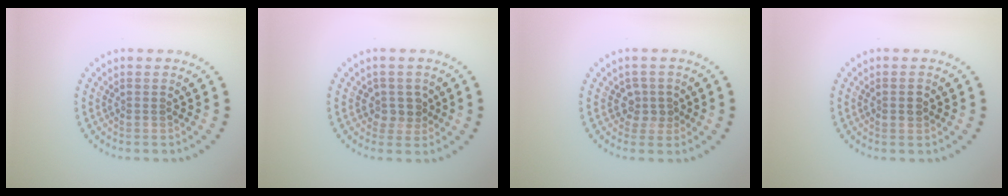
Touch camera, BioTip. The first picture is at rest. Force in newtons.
{"total": 1.9, "press": 1.6, "slide": 1.1}
{"total": 1.8, "press": 1.4, "slide": 1.2}
{"total": 1.4, "press": 1.4, "slide": 0.2}